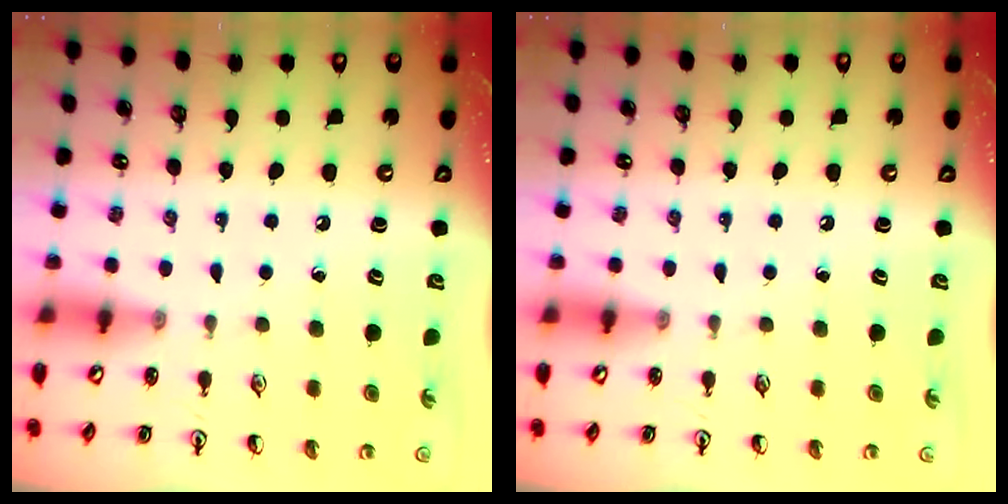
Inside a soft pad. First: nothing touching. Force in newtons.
{"total": 0.0}